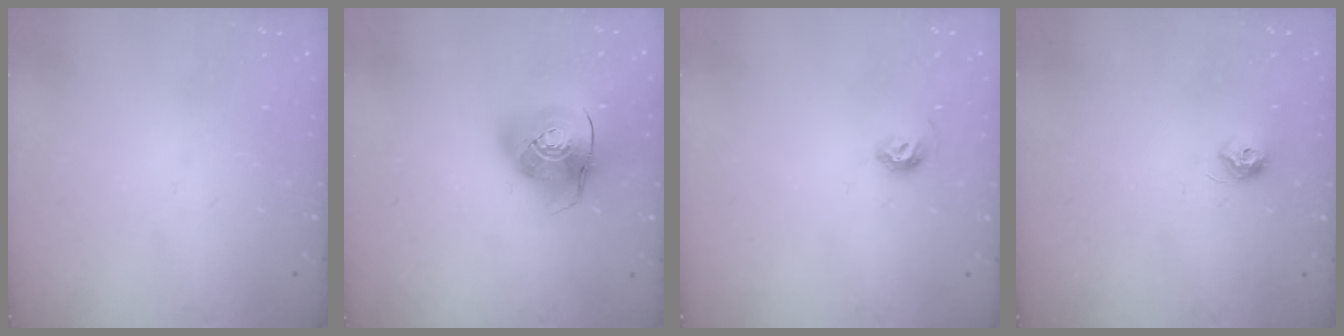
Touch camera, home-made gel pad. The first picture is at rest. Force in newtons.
{"total": 10.9, "press": 10.7, "slide": 1.8}
{"total": 5.6, "press": 5.5, "slide": 1.0}
{"total": 7.2, "press": 7.2, "slide": 0.5}